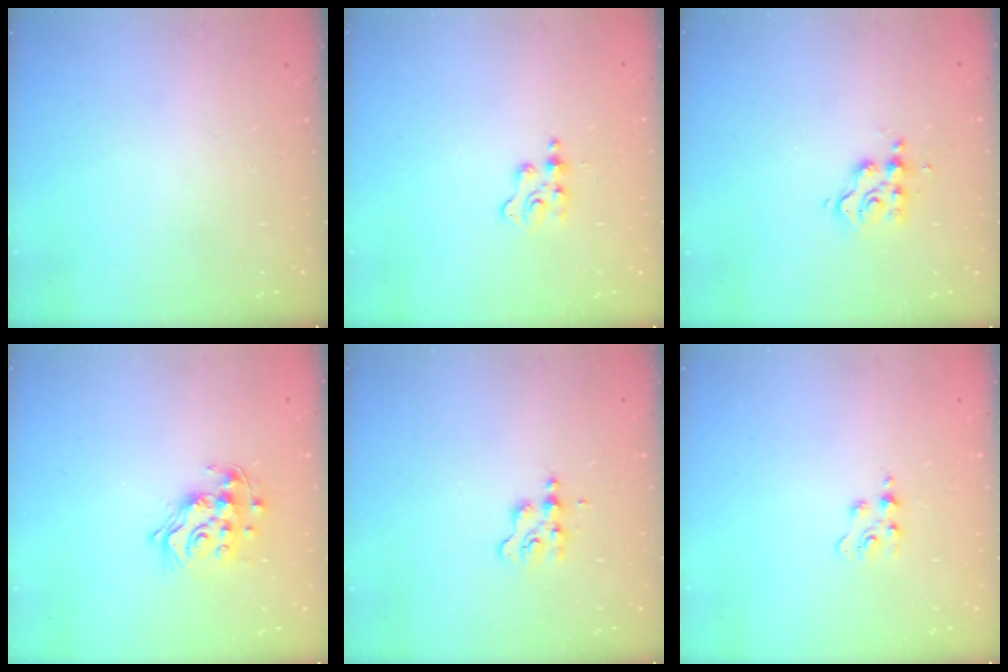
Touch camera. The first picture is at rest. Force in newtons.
{"total": 2.1, "press": 2.1, "slide": 0.4}
{"total": 5.0, "press": 5.0, "slide": 0.2}
{"total": 14.1, "press": 14.0, "slide": 1.0}
{"total": 2.7, "press": 2.6, "slide": 0.4}
{"total": 3.1, "press": 3.0, "slide": 0.4}